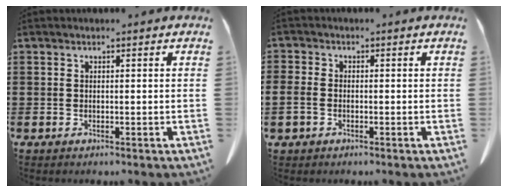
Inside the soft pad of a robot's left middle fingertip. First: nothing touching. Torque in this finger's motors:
{"motor_torque": [1.52, 0.64, 0.65, 0.17]}